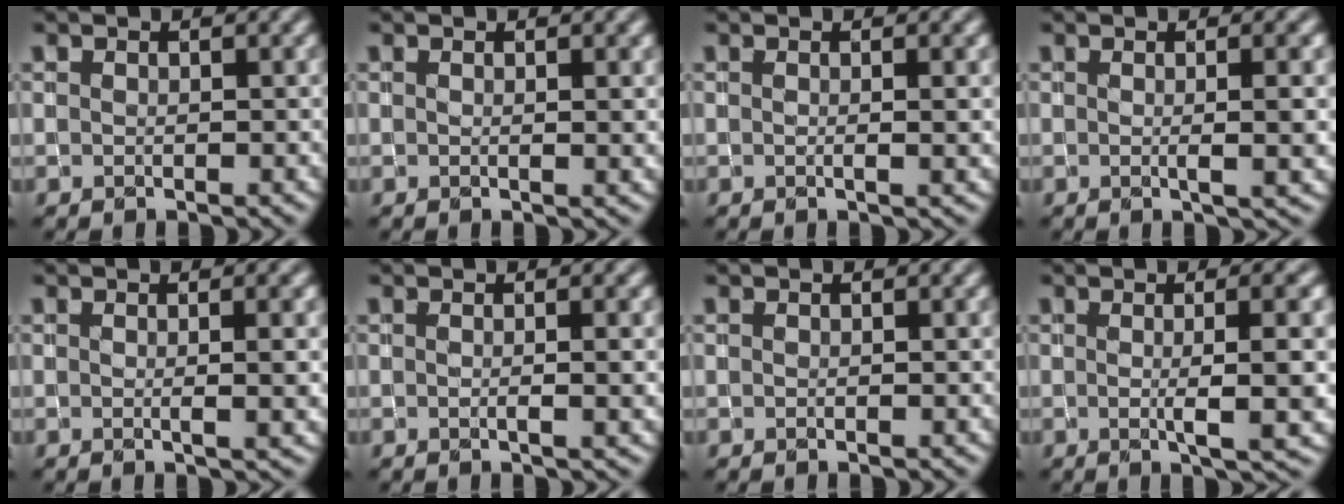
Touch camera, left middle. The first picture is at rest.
{"total": 1.4, "force": [0.4, 0.4, 1.2], "torque": [-0.009, 0.002, 0.006]}
{"total": 1.7, "force": [0.2, 0.5, 1.6], "torque": [-0.014, 0.002, 0.001]}
{"total": 4.7, "force": [0.4, 1.6, 4.4], "torque": [-0.036, 0.013, -0.006]}
{"total": 3.7, "force": [0.4, 1.3, 3.4], "torque": [-0.028, 0.010, -0.004]}
{"total": 2.4, "force": [0.0, 0.8, 2.3], "torque": [-0.018, 0.003, -0.006]}
{"total": 0.0}
{"total": 6.5, "force": [0.1, 1.5, 6.3], "torque": [-0.072, 0.005, -0.001]}